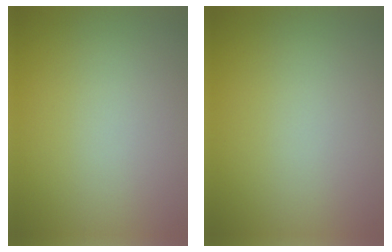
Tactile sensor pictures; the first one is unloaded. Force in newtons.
{"total": 0.0}